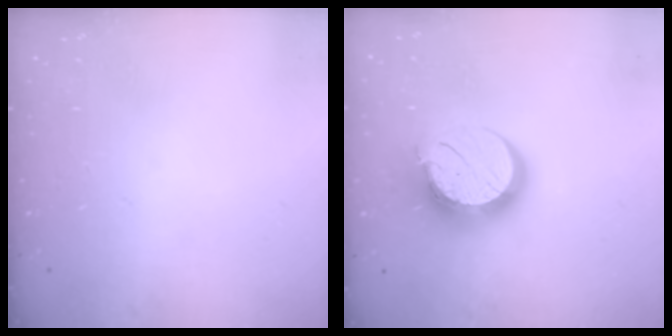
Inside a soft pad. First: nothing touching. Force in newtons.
{"total": 15.9, "press": 15.9, "slide": 1.3}